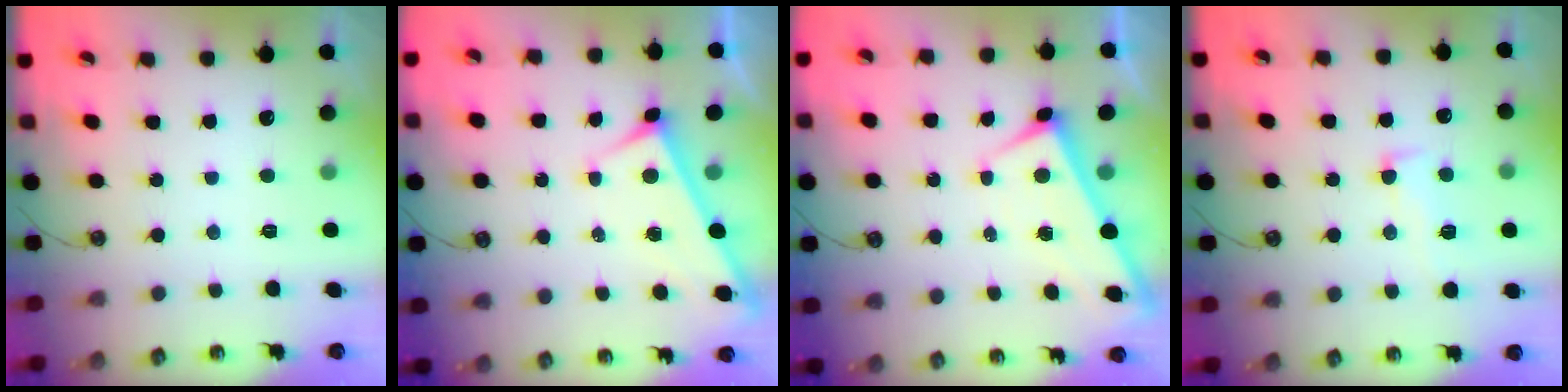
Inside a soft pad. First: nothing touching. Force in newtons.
{"total": 3.4, "press": 3.3, "slide": 0.3}
{"total": 1.8, "press": 1.8, "slide": 0.2}
{"total": 1.7, "press": 1.4, "slide": 1.1}